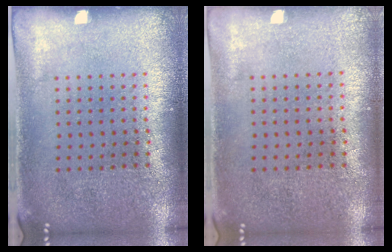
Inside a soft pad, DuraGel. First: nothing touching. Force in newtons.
{"total": 0.0}